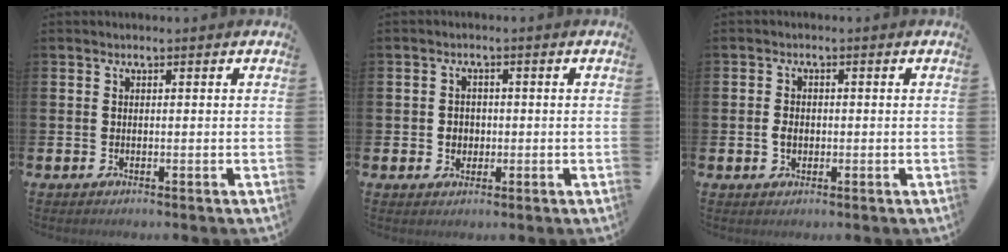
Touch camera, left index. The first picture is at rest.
{"total": 2.1, "force": [-0.1, 2.0, 0.6], "torque": [-0.001, 0.001, -0.010]}
{"total": 2.1, "force": [-0.2, 1.5, 1.4], "torque": [-0.018, 0.004, -0.007]}